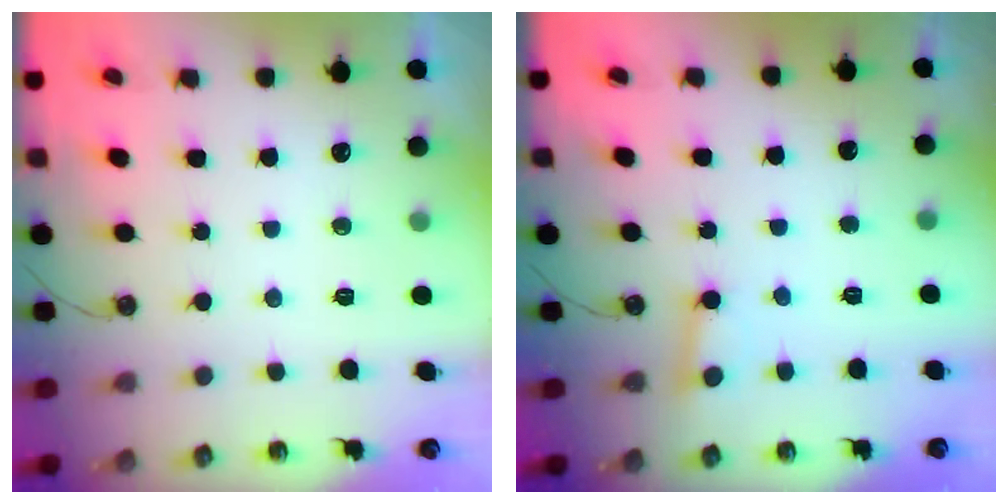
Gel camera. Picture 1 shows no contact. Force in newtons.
{"total": 2.4, "press": 2.3, "slide": 0.6}